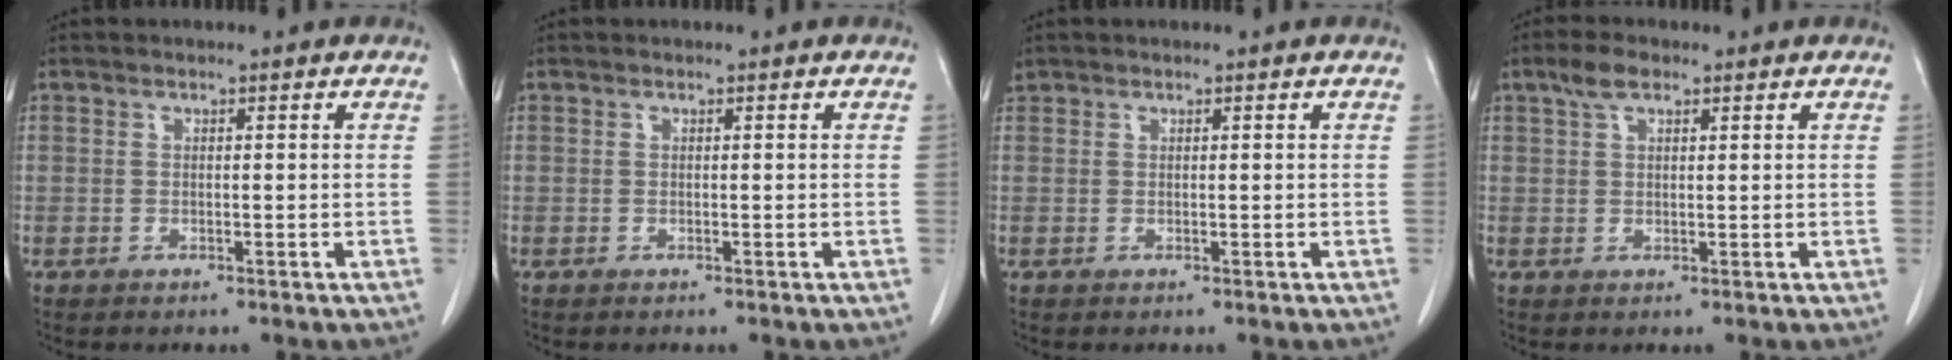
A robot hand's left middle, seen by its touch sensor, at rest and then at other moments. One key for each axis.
{"total": 0.0}
{"total": 0.5, "fx": 0.5, "fy": 0.2, "fz": -0.1, "tx": -0.005, "ty": 0.015, "tz": 0.013}
{"total": 3.1, "fx": 2.0, "fy": 1.3, "fz": 2.1, "tx": -0.046, "ty": 0.012, "tz": 0.040}